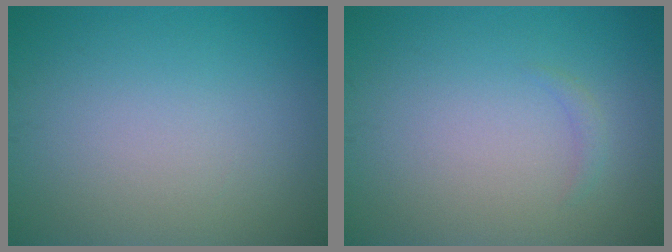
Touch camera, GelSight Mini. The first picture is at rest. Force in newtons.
{"total": 0.7, "press": 0.7, "slide": 0.1}